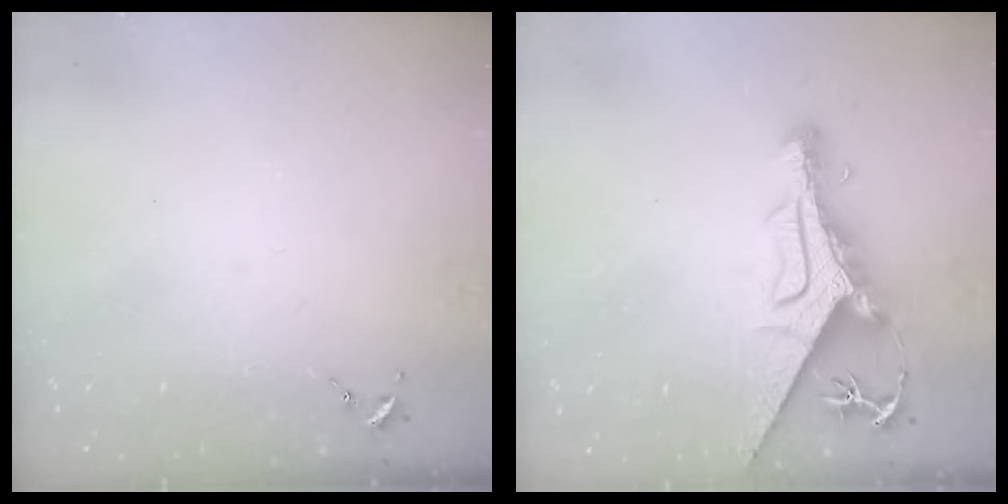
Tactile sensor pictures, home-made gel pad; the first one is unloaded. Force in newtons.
{"total": 11.3, "press": 11.2, "slide": 1.5}